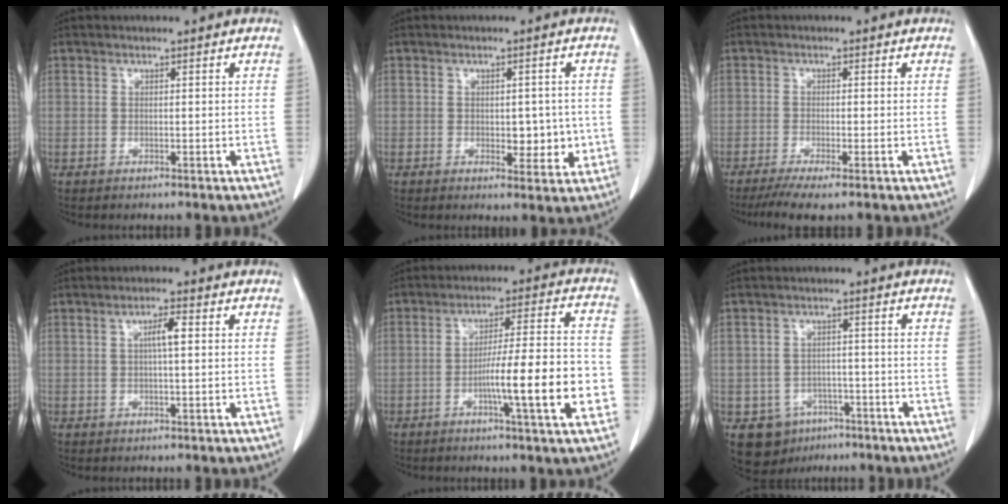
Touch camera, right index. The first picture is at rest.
{"total": 4.6, "force": [-0.4, 2.6, 3.7], "torque": [-0.036, -0.001, 0.003]}
{"total": 5.1, "force": [-3.5, 0.2, 3.6], "torque": [-0.060, -0.014, -0.060]}
{"total": 3.0, "force": [0.5, 0.3, 3.0], "torque": [-0.053, 0.004, 0.008]}
{"total": 12.8, "force": [-3.7, 0.7, 12.2], "torque": [-0.188, 0.006, -0.058]}
{"total": 7.0, "force": [-3.9, 5.6, 1.7], "torque": [-0.029, 0.008, -0.048]}